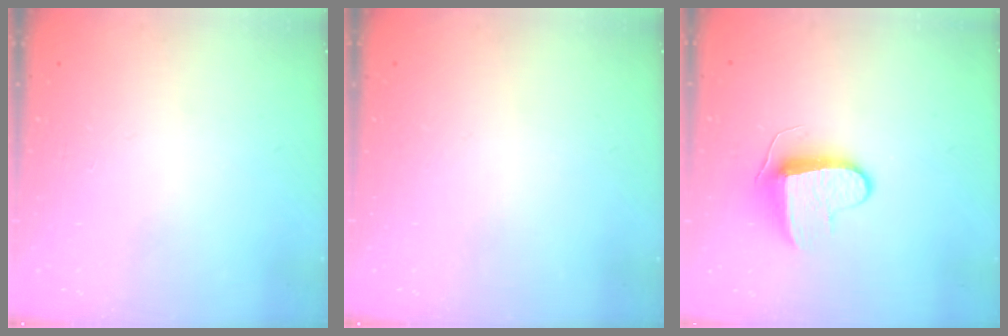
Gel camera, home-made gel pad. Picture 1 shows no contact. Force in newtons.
{"total": 0.0}
{"total": 9.0, "press": 9.0, "slide": 0.5}